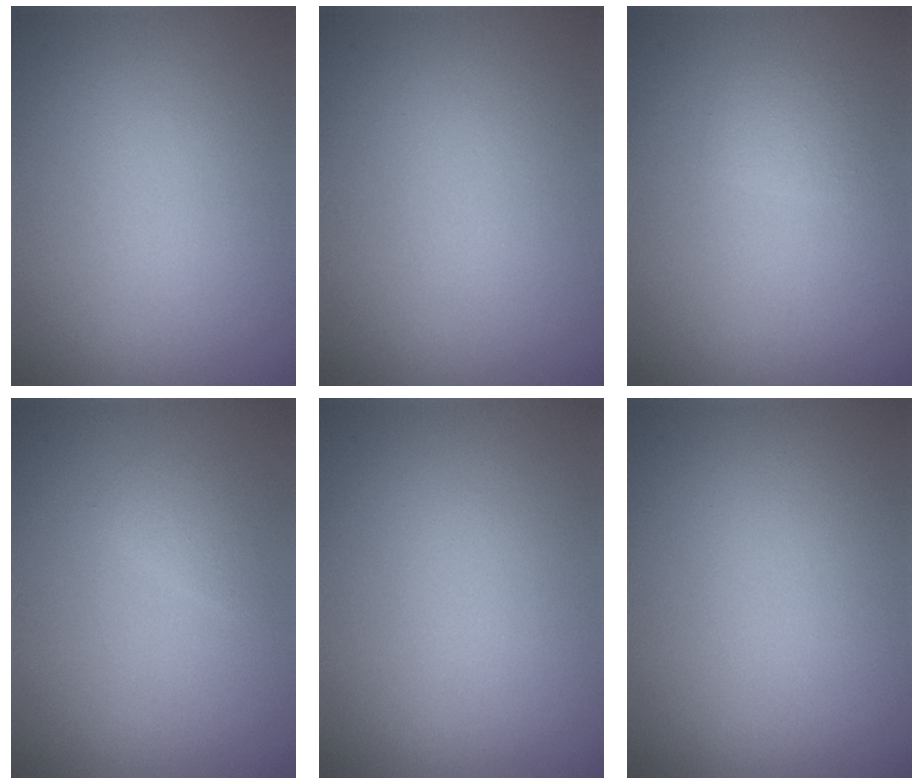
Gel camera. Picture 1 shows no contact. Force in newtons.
{"total": 0.0}
{"total": 1.2, "press": 1.2, "slide": 0.1}
{"total": 1.0, "press": 1.0, "slide": 0.0}
{"total": 0.0}
{"total": 0.0}